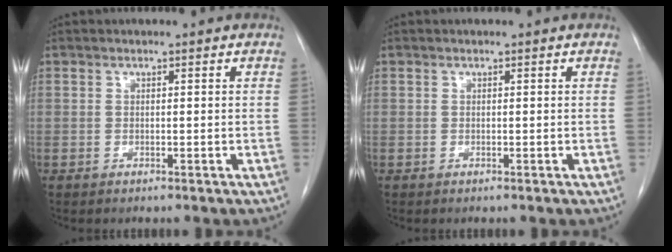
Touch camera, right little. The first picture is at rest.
{"total": 0.0}